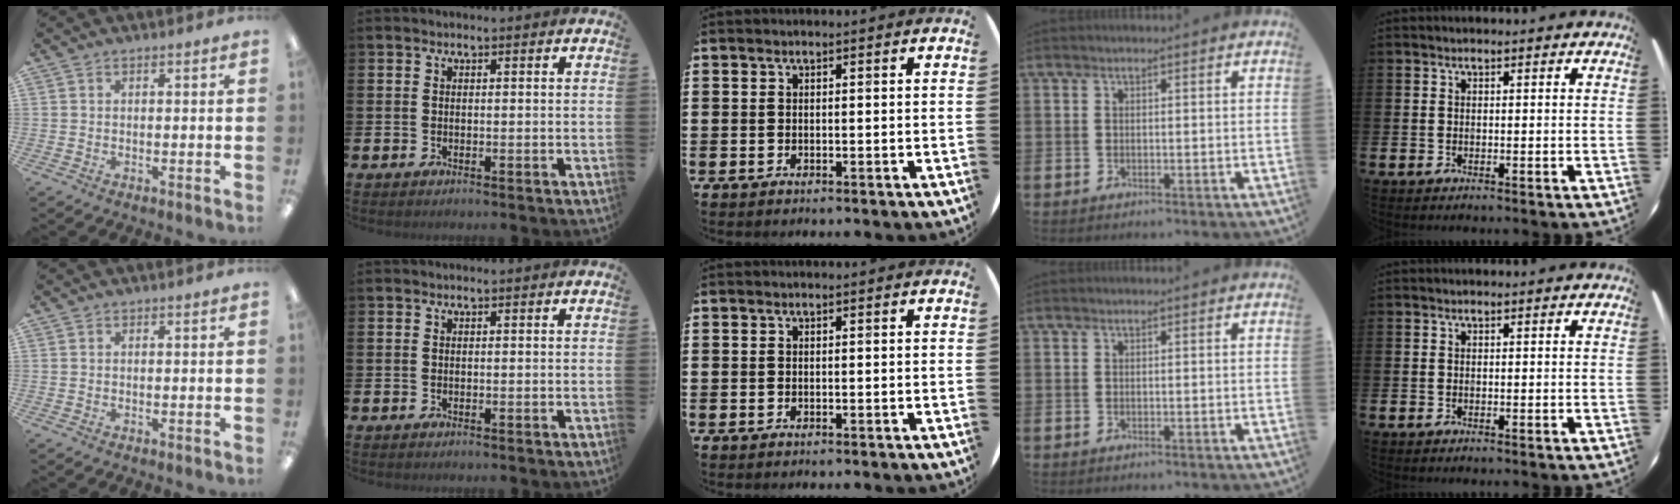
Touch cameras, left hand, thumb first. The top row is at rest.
{}